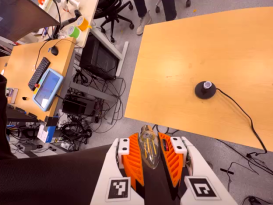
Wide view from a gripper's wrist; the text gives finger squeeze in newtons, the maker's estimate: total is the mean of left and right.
{"total": 13.7, "left": 14.0, "right": 13.4}